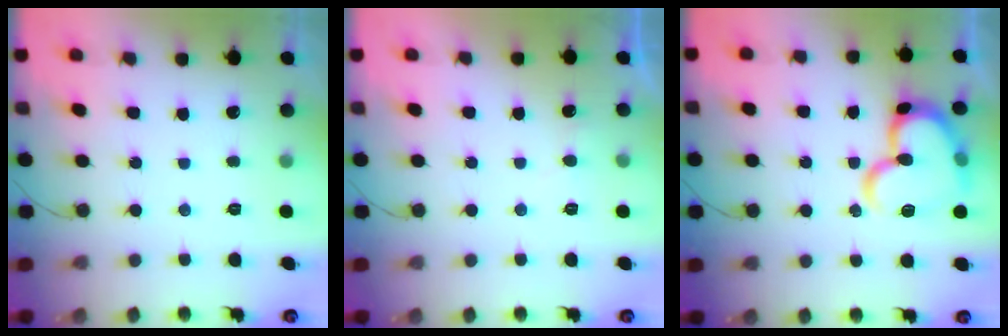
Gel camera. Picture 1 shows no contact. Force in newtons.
{"total": 5.1, "press": 5.1, "slide": 0.4}
{"total": 19.2, "press": 19.1, "slide": 2.3}